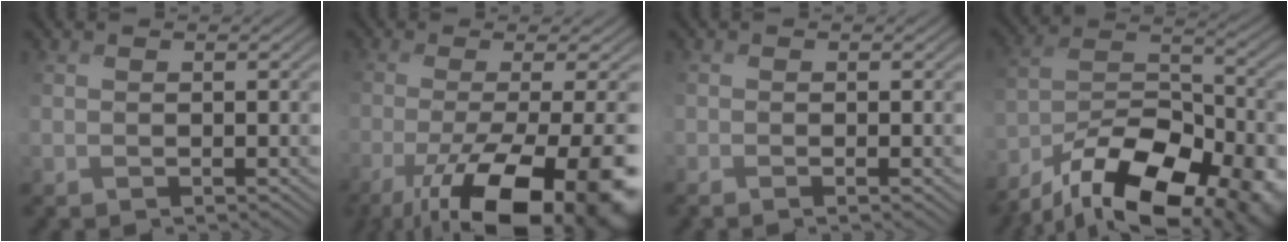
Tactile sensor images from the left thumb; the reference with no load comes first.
{"total": 17.0, "force": [-8.2, 4.6, 14.1], "torque": [-0.213, -0.023, -0.119]}
{"total": 0.6, "force": [-0.5, -0.1, 0.3], "torque": [-0.004, 0.000, -0.010]}
{"total": 17.3, "force": [-12.4, 7.1, 9.7], "torque": [-0.201, -0.039, -0.189]}